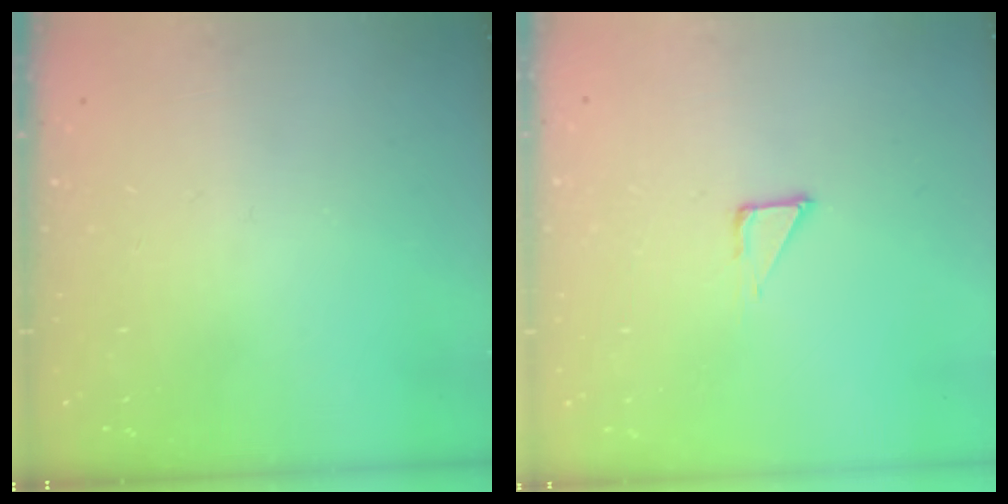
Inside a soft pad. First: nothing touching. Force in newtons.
{"total": 3.6, "press": 3.6, "slide": 0.2}